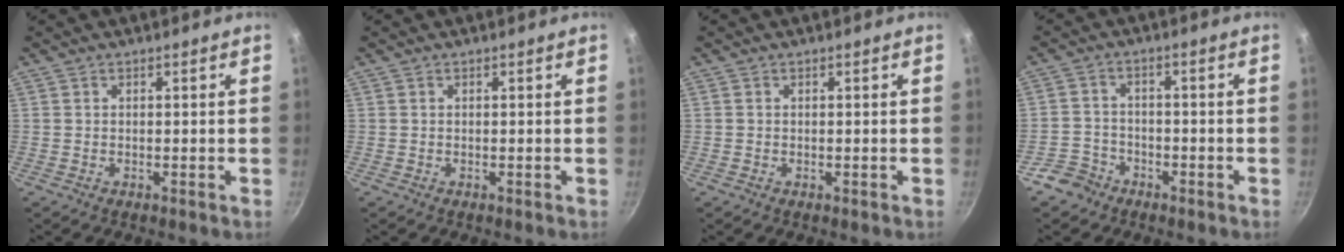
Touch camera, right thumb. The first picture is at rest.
{"total": 0.0}
{"total": 0.0}
{"total": 5.1, "force": [-3.4, 3.7, 0.9], "torque": [-0.005, 0.040, -0.065]}